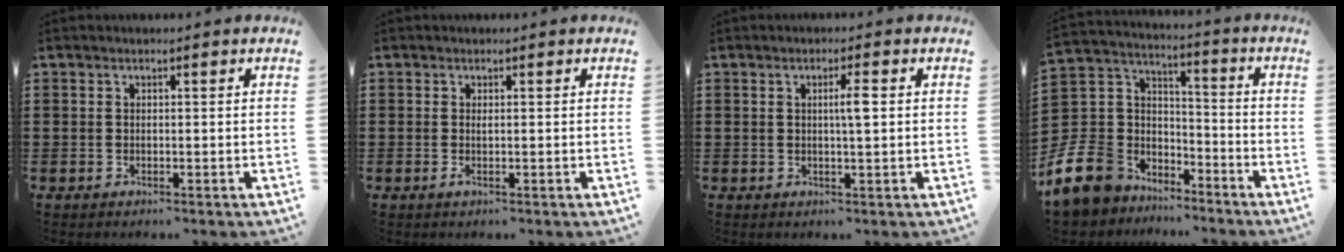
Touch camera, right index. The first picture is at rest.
{"total": 0.7, "force": [0.0, -0.1, 0.7], "torque": [-0.014, -0.007, 0.002]}
{"total": 2.8, "force": [0.5, 0.2, 2.7], "torque": [-0.053, 0.000, 0.006]}
{"total": 10.6, "force": [-6.7, 7.7, 2.8], "torque": [-0.123, 0.010, -0.134]}